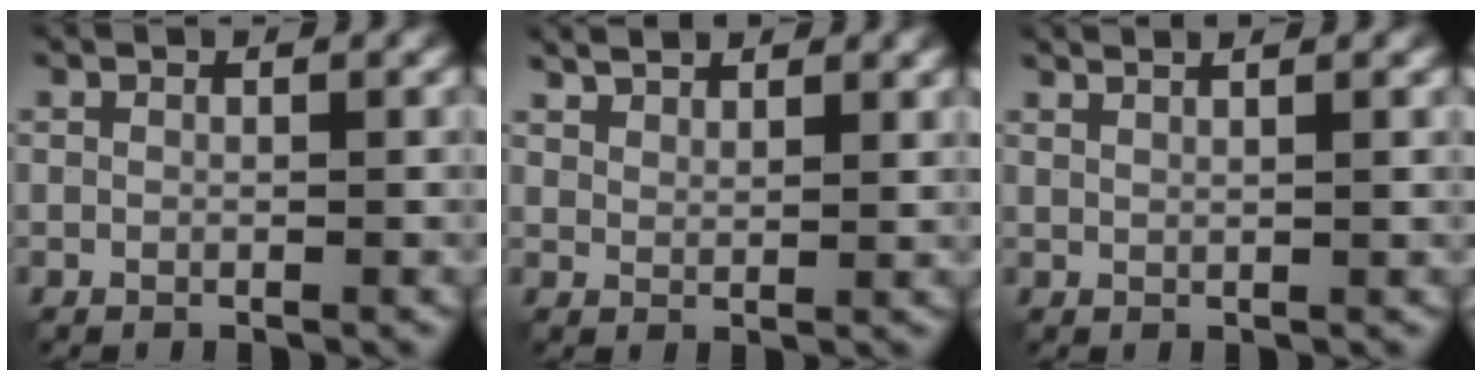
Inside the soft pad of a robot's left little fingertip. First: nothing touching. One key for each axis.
{"total": 2.8, "fx": 2.4, "fy": 0.8, "fz": 1.1, "tx": -0.019, "ty": -0.001, "tz": 0.038}
{"total": 2.6, "fx": 1.9, "fy": 0.7, "fz": 1.7, "tx": -0.007, "ty": 0.010, "tz": 0.007}